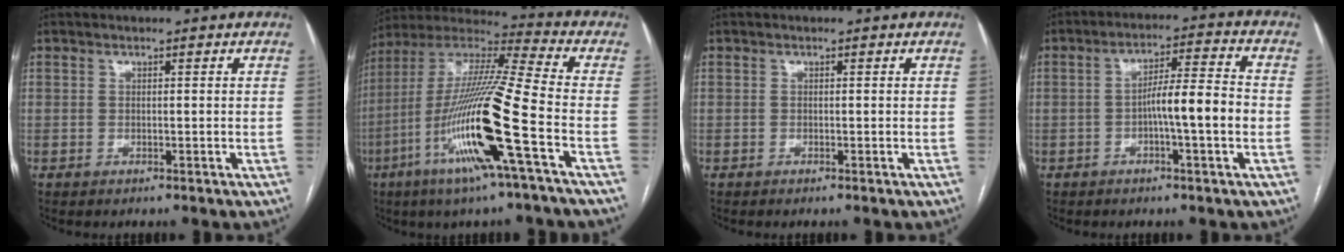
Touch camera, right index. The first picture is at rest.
{"total": 20.2, "force": [-7.0, -0.4, 18.9], "torque": [-0.394, -0.023, -0.144]}
{"total": 0.0}
{"total": 8.0, "force": [-1.6, 0.5, 7.9], "torque": [-0.129, 0.015, -0.029]}